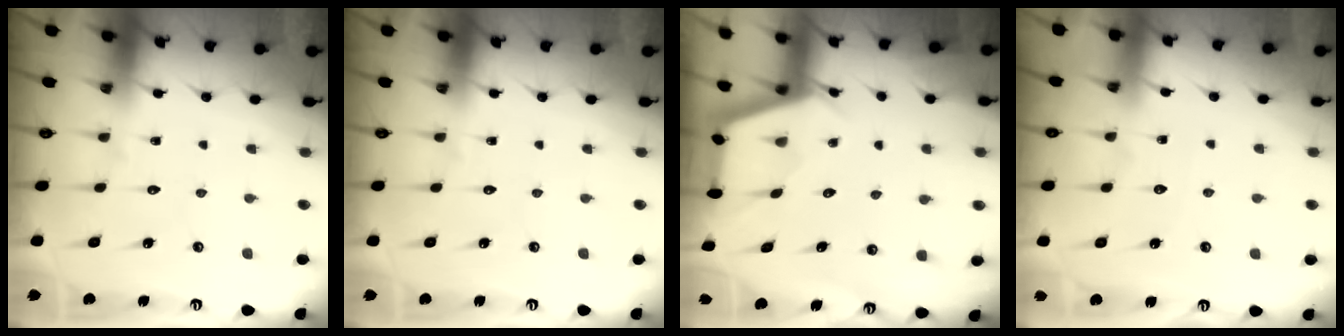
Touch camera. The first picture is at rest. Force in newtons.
{"total": 0.0}
{"total": 2.6, "press": 2.6, "slide": 0.3}
{"total": 2.0, "press": 2.0, "slide": 0.3}